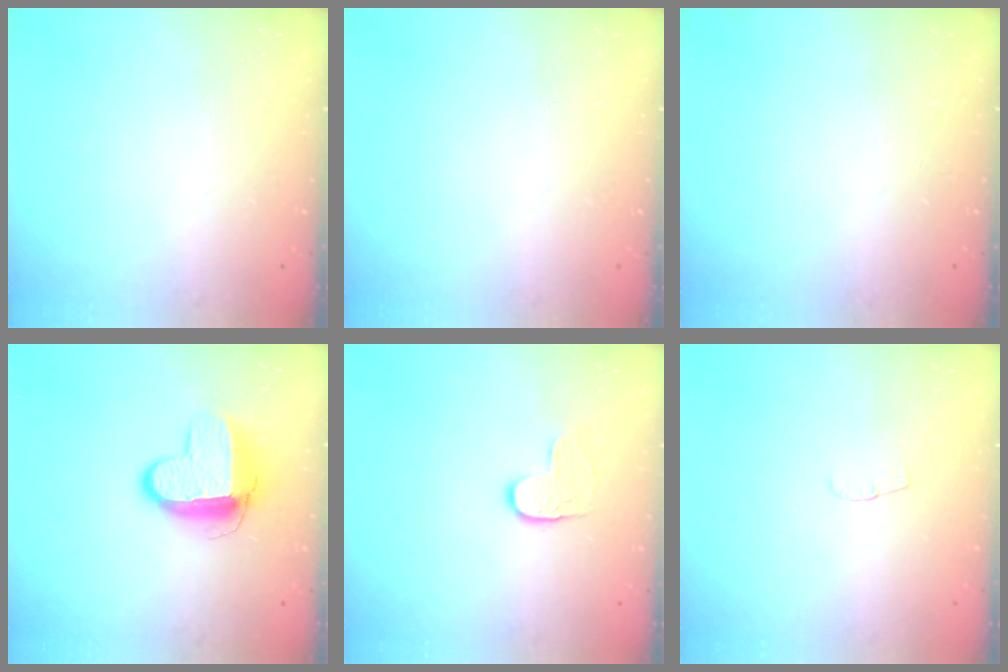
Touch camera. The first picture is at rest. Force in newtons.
{"total": 0.0}
{"total": 0.0}
{"total": 11.1, "press": 11.0, "slide": 0.9}
{"total": 4.7, "press": 4.7, "slide": 0.2}
{"total": 4.1, "press": 4.1, "slide": 0.4}